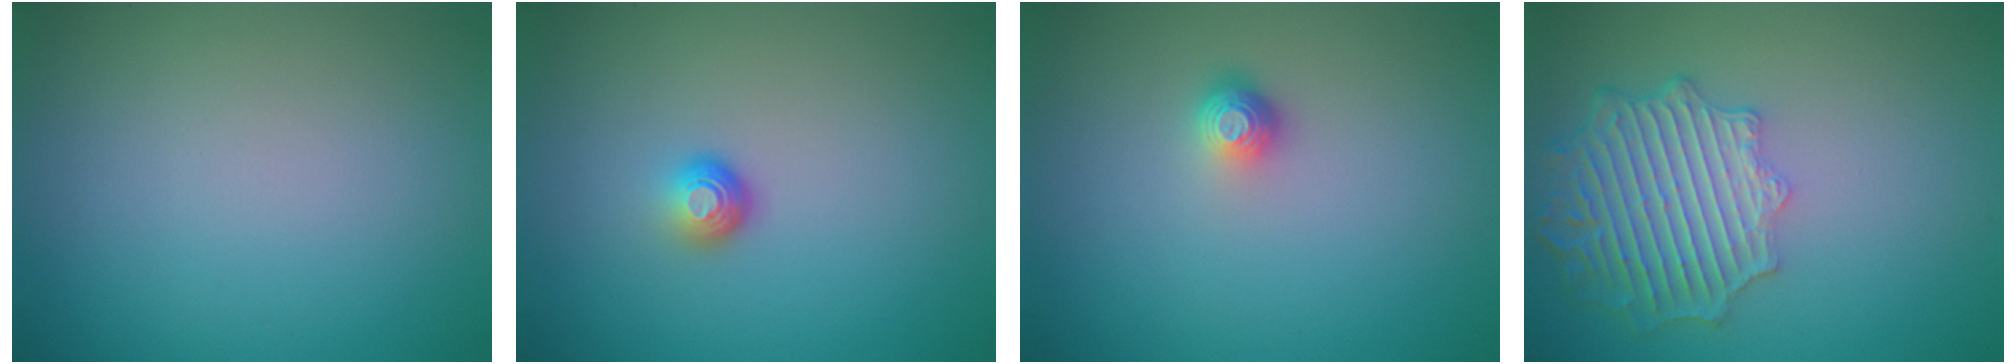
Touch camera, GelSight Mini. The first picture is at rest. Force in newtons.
{"total": 1.8, "press": 1.1, "slide": 1.4}
{"total": 1.5, "press": 1.1, "slide": 1.0}
{"total": 6.2, "press": 5.0, "slide": 3.7}